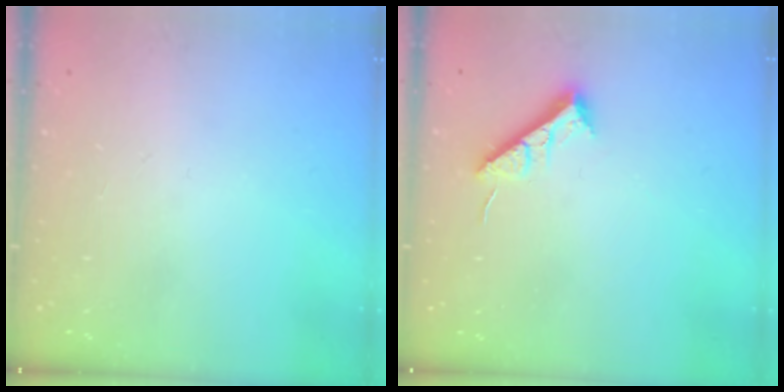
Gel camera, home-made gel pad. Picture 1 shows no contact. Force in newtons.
{"total": 7.3, "press": 7.3, "slide": 0.6}